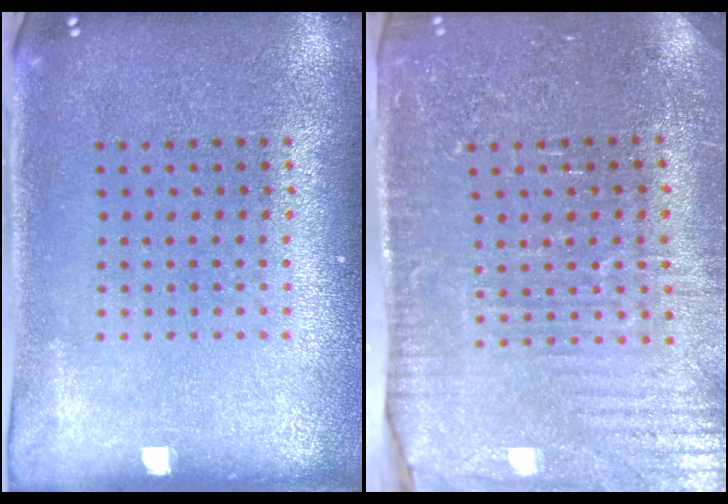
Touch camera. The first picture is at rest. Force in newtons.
{"total": 3.5, "press": 3.4, "slide": 0.5}